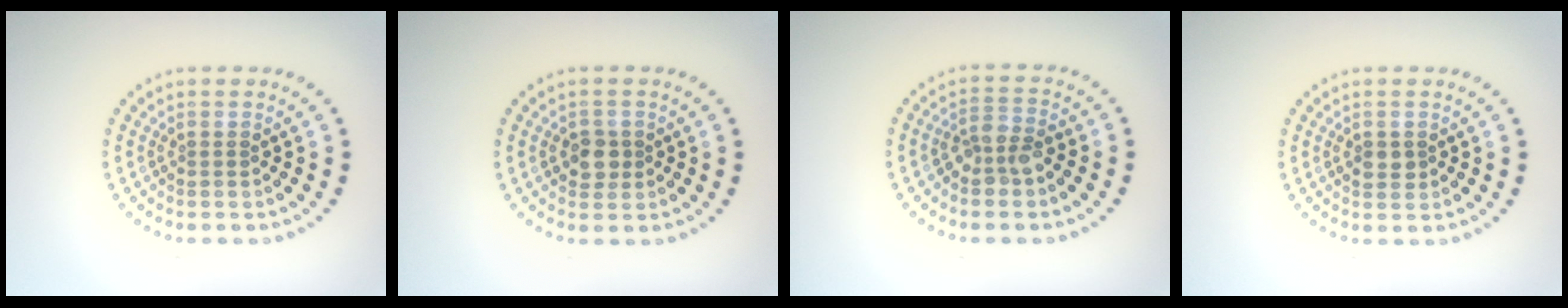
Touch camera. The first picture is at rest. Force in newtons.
{"total": 1.9, "press": 1.8, "slide": 0.5}
{"total": 2.7, "press": 2.3, "slide": 1.4}
{"total": 1.4, "press": 1.4, "slide": 0.2}